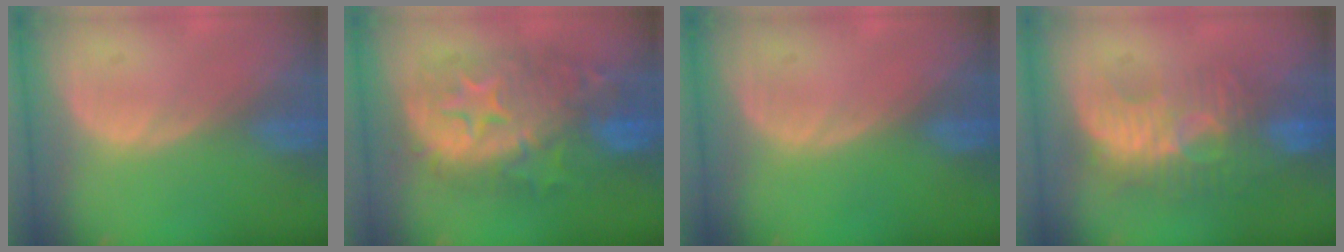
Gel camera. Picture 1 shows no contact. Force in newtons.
{"total": 11.5, "press": 11.5, "slide": 0.9}
{"total": 0.0}
{"total": 9.4, "press": 8.9, "slide": 2.9}